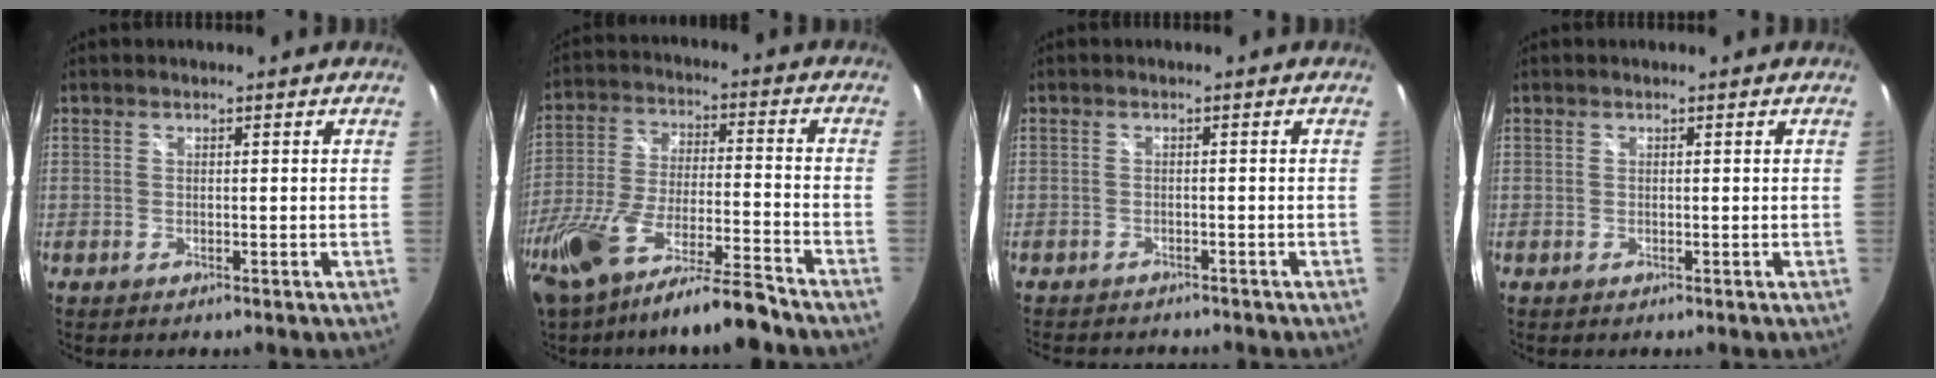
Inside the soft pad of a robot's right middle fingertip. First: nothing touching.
{"total": 18.8, "force": [-14.6, 1.9, 11.7], "torque": [-0.234, -0.048, -0.246]}
{"total": 5.0, "force": [-4.6, 1.4, 1.5], "torque": [-0.037, -0.015, -0.068]}
{"total": 0.0}